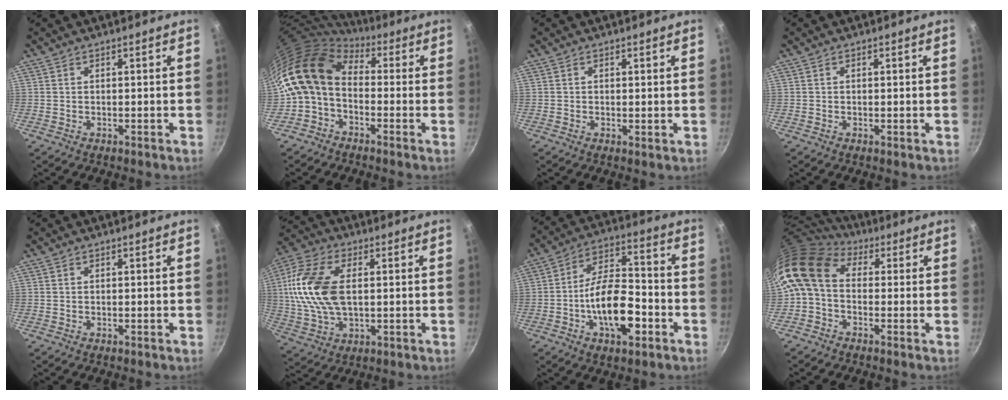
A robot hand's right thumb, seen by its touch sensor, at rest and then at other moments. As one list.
[{"total": 11.5, "force": [-0.2, 8.3, 8.0], "torque": [-0.129, 0.033, -0.027]}, {"total": 0.9, "force": [0.3, 0.4, 0.8], "torque": [-0.013, -0.002, 0.002]}, {"total": 0.0}, {"total": 0.0}, {"total": 15.9, "force": [1.8, 9.1, 12.9], "torque": [-0.253, 0.009, 0.027]}, {"total": 14.6, "force": [-4.8, 7.0, 11.8], "torque": [-0.179, 0.045, -0.088]}, {"total": 11.2, "force": [1.1, 8.1, 7.6], "torque": [-0.141, 0.025, -0.003]}]